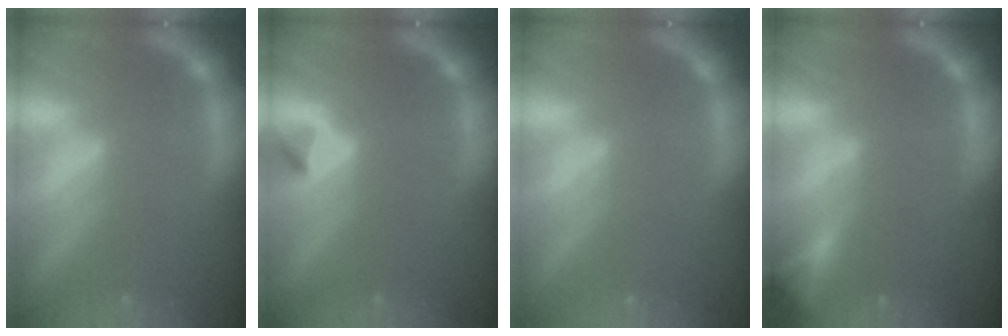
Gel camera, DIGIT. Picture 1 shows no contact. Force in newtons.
{"total": 0.9}
{"total": 0.0}
{"total": 2.9}